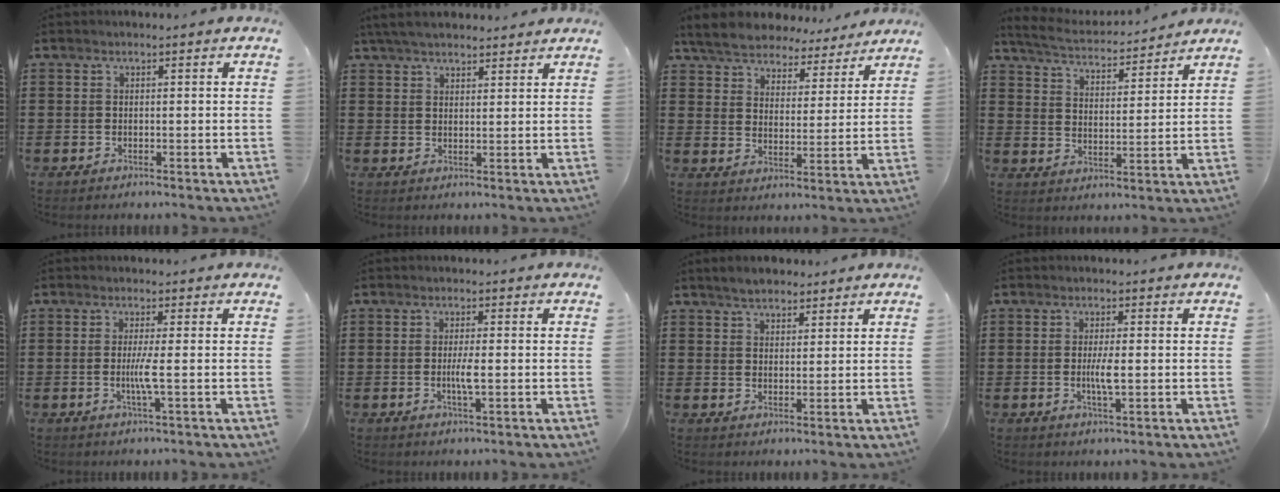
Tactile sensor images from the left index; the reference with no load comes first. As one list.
[{"total": 4.6, "force": [4.1, 1.0, 1.7], "torque": [-0.044, -0.002, 0.079]}, {"total": 6.5, "force": [6.3, 1.2, 0.8], "torque": [-0.050, -0.037, 0.112]}, {"total": 4.7, "force": [4.6, 0.1, 0.9], "torque": [-0.043, -0.031, 0.077]}, {"total": 3.5, "force": [-0.4, -0.5, 3.4], "torque": [-0.068, -0.012, -0.013]}, {"total": 3.0, "force": [-0.4, 0.3, 2.9], "torque": [-0.059, -0.004, -0.010]}, {"total": 3.0, "force": [2.7, 1.2, 0.6], "torque": [-0.019, 0.006, 0.051]}, {"total": 3.4, "force": [-0.3, 0.5, 3.4], "torque": [-0.067, -0.005, -0.008]}]